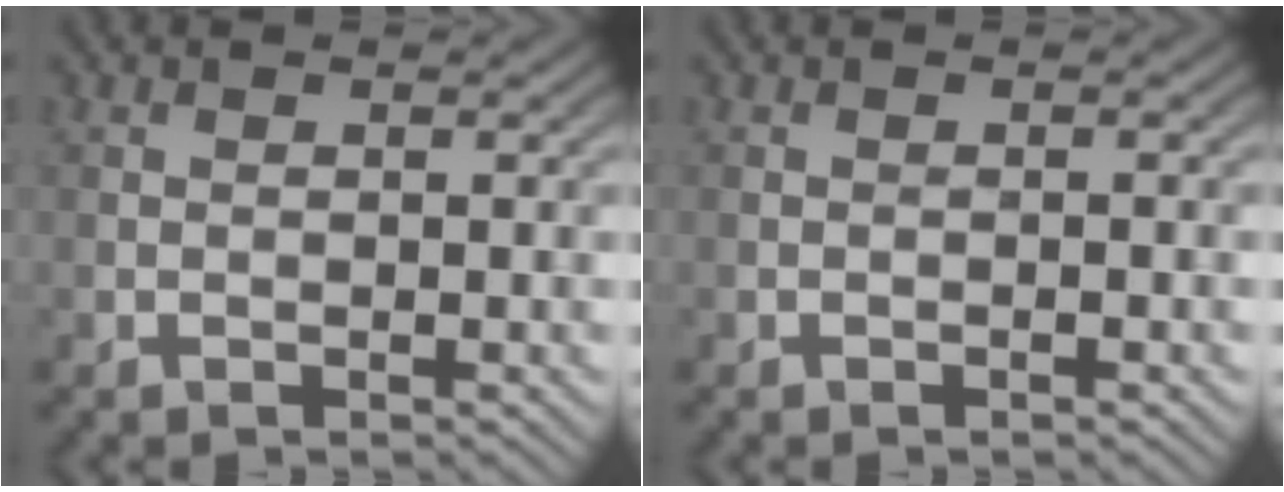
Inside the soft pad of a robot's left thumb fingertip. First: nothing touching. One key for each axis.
{"total": 0.6, "fx": -0.3, "fy": 0.0, "fz": 0.5, "tx": -0.008, "ty": 0.000, "tz": -0.006}